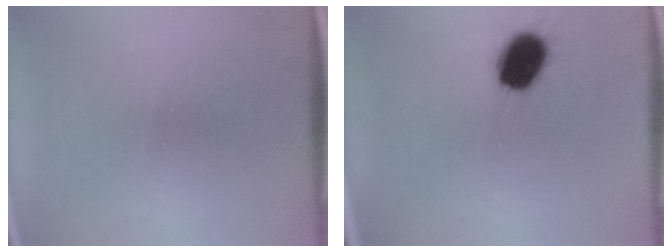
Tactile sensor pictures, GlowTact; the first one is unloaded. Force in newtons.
{"total": 10.7}